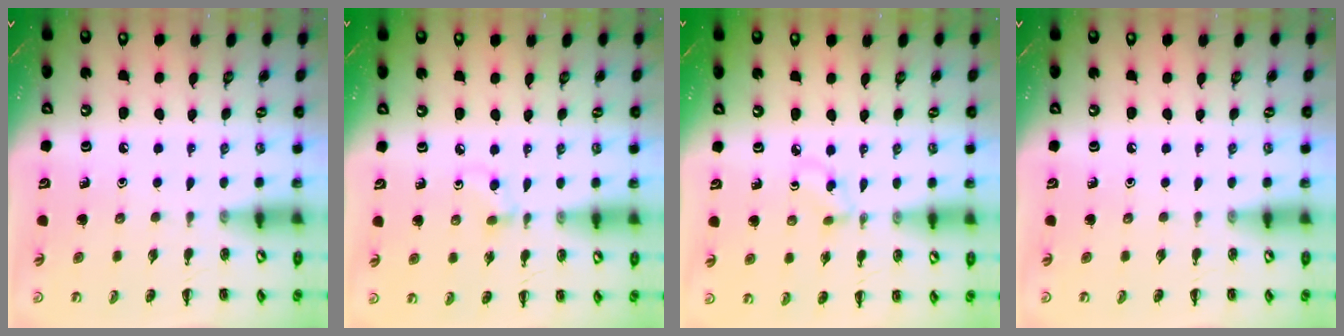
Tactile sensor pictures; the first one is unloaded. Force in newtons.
{"total": 4.8, "press": 4.4, "slide": 2.0}
{"total": 2.8, "press": 2.6, "slide": 1.1}
{"total": 0.0}